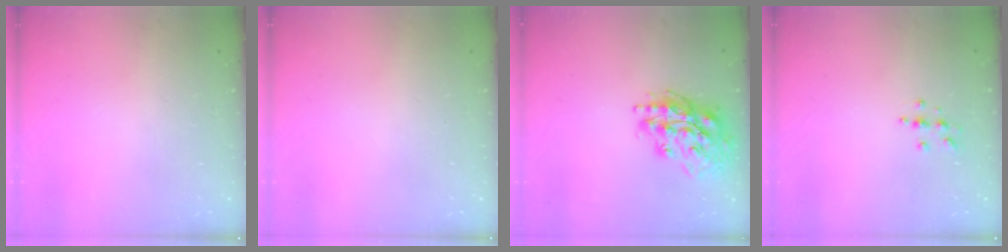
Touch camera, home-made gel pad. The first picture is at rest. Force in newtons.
{"total": 0.0}
{"total": 17.4, "press": 17.1, "slide": 2.7}
{"total": 4.6, "press": 4.5, "slide": 0.6}